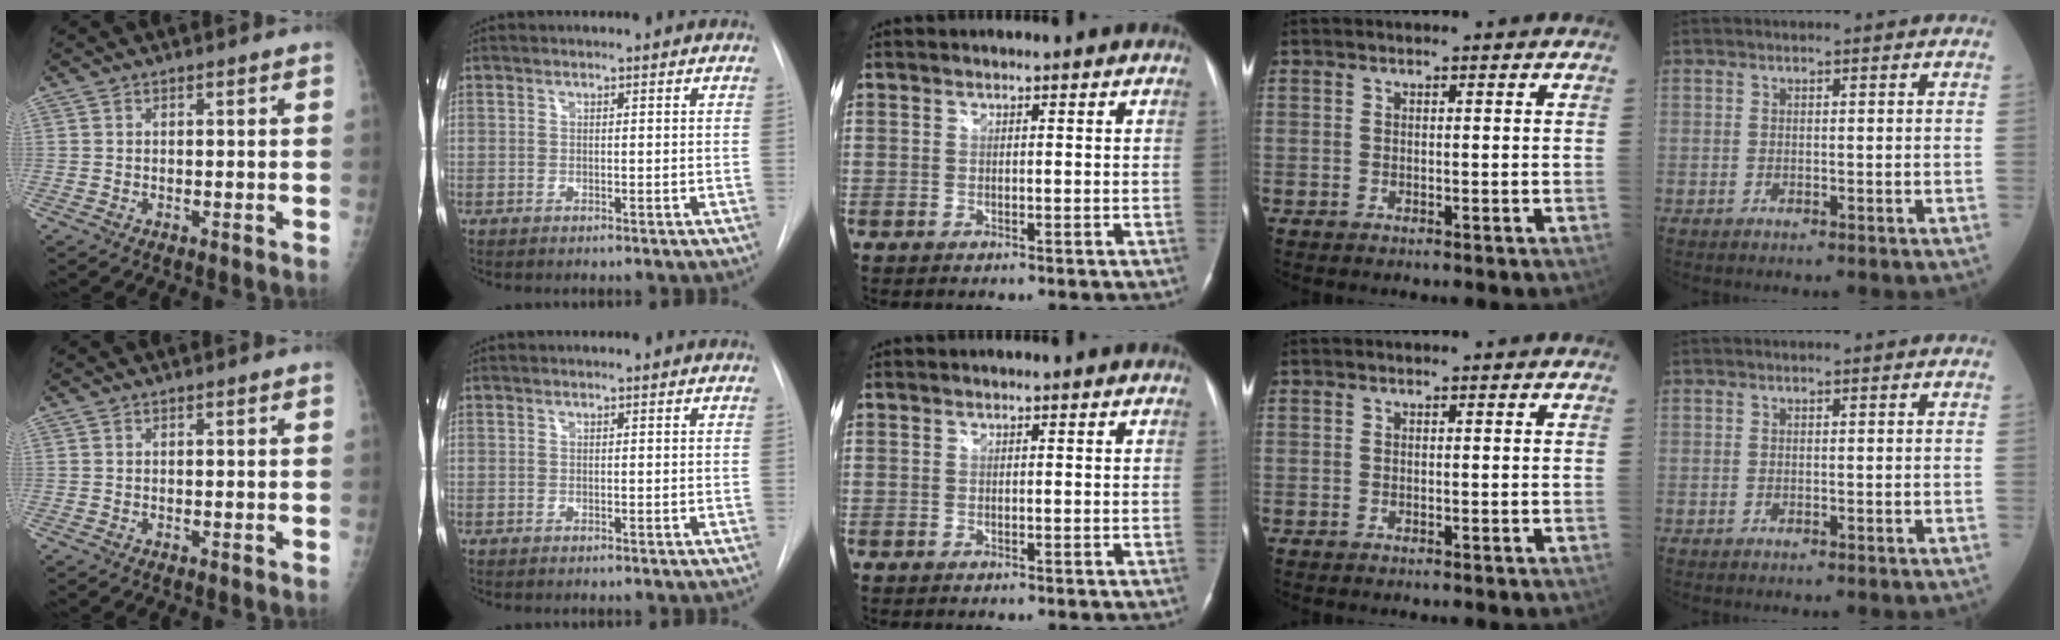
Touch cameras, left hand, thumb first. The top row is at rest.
{}